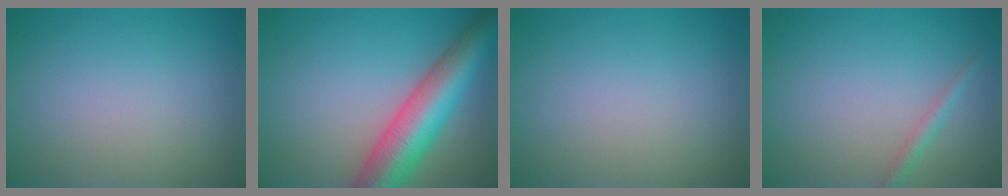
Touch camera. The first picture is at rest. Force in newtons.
{"total": 9.0, "press": 9.0, "slide": 0.3}
{"total": 0.0}
{"total": 1.2, "press": 1.2, "slide": 0.0}